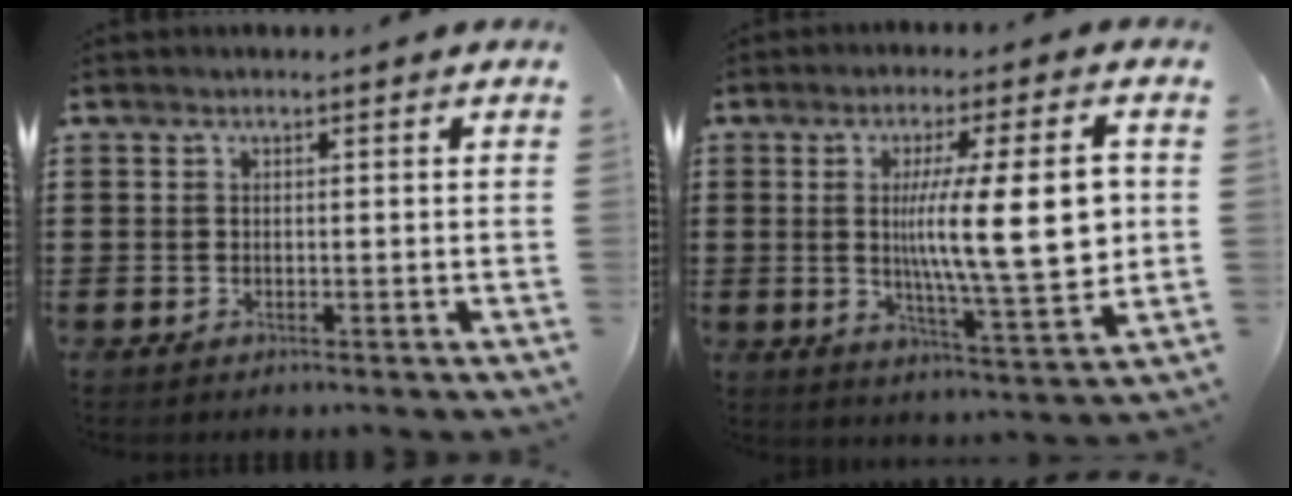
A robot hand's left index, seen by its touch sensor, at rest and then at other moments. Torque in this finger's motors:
{"motor_torque": [2.14, 0.00, 1.05, 0.21]}